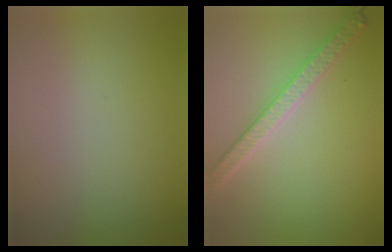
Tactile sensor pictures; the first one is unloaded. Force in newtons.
{"total": 3.2, "press": 3.0, "slide": 1.0}